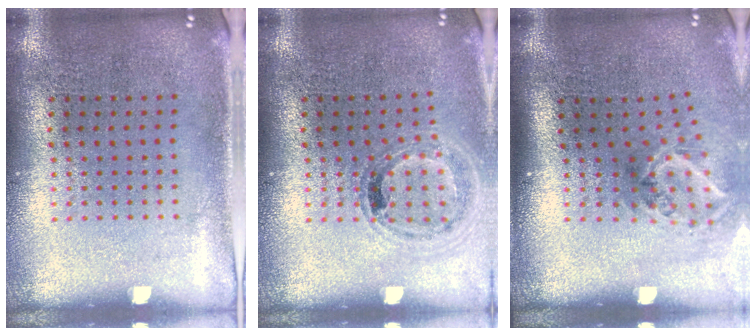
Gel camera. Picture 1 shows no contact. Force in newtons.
{"total": 1.0, "press": 1.0, "slide": 0.0}
{"total": 2.0, "press": 1.3, "slide": 1.5}